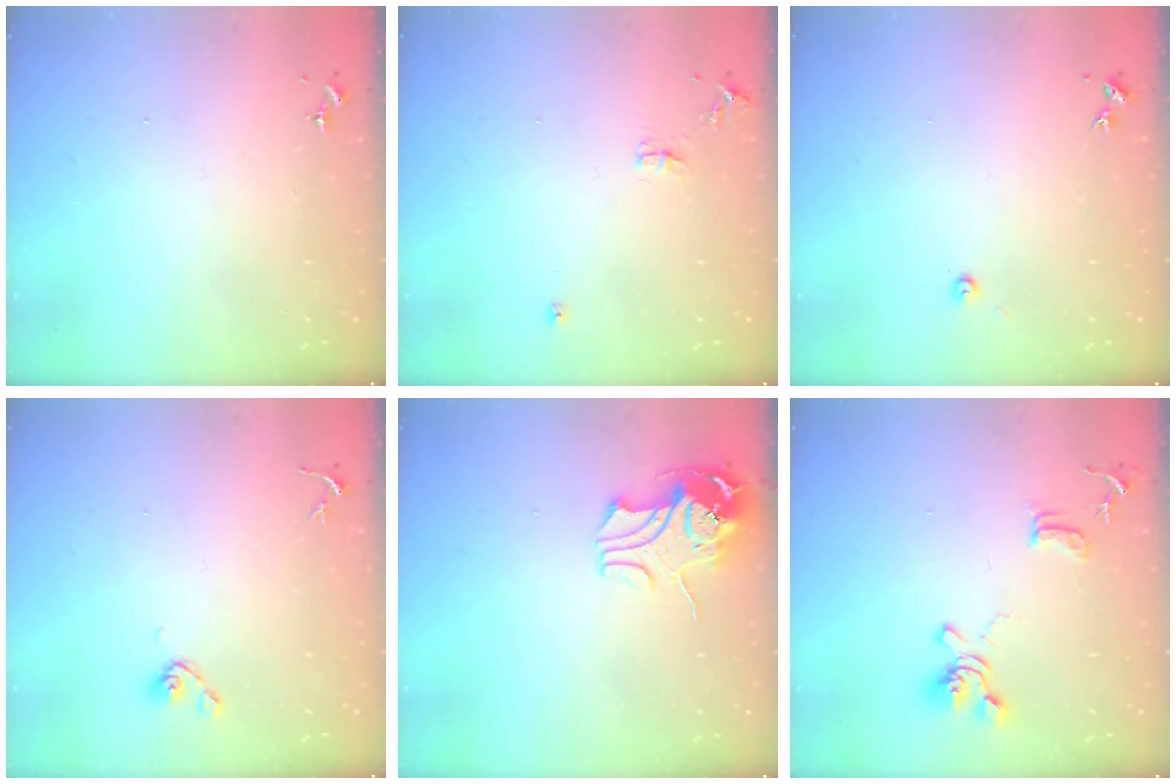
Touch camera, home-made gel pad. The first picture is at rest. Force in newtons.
{"total": 6.9, "press": 6.9, "slide": 0.9}
{"total": 2.7, "press": 2.7, "slide": 0.2}
{"total": 5.9, "press": 5.4, "slide": 2.4}
{"total": 10.6, "press": 10.6, "slide": 0.8}
{"total": 13.0, "press": 12.9, "slide": 1.6}